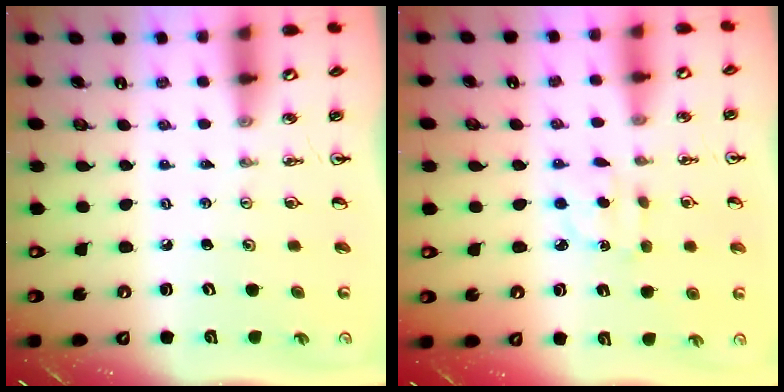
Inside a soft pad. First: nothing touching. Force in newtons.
{"total": 3.9, "press": 3.9, "slide": 0.4}